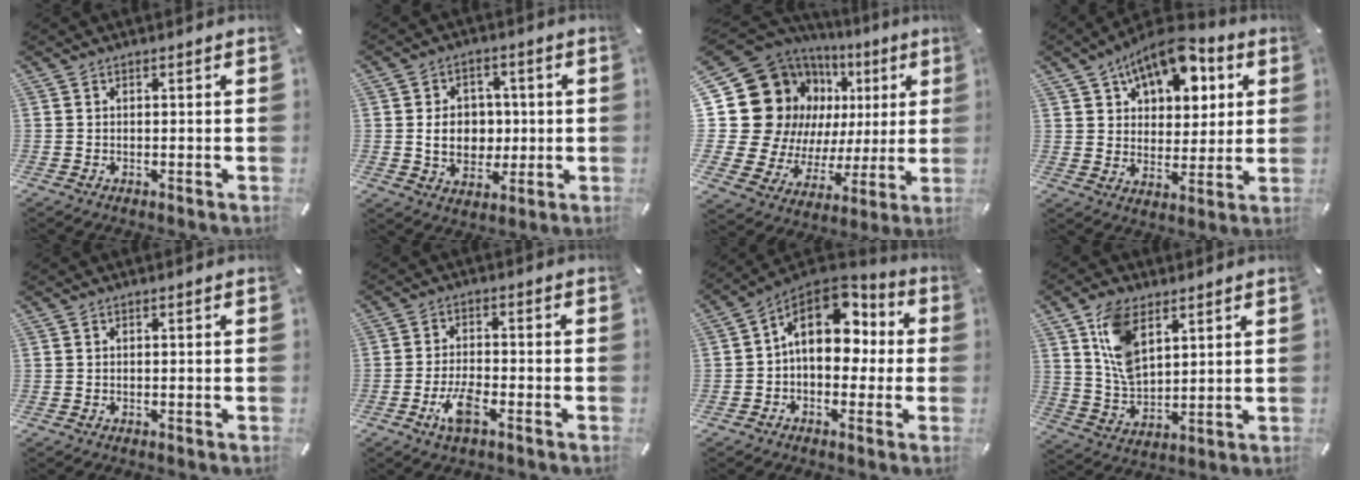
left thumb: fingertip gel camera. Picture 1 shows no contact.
{"total": 9.4, "force": [0.2, 7.6, 5.5], "torque": [-0.094, 0.005, 0.002]}
{"total": 24.9, "force": [7.5, 19.5, 13.6], "torque": [-0.241, -0.068, 0.177]}
{"total": 13.1, "force": [8.0, 8.2, 6.3], "torque": [-0.099, -0.050, 0.145]}
{"total": 0.0}
{"total": 6.5, "force": [-3.3, 2.5, 5.0], "torque": [-0.110, 0.003, -0.062]}
{"total": 14.4, "force": [3.8, 9.7, 10.0], "torque": [-0.149, -0.019, 0.066]}
{"total": 10.8, "force": [5.5, 6.1, 7.0], "torque": [-0.165, -0.010, 0.103]}